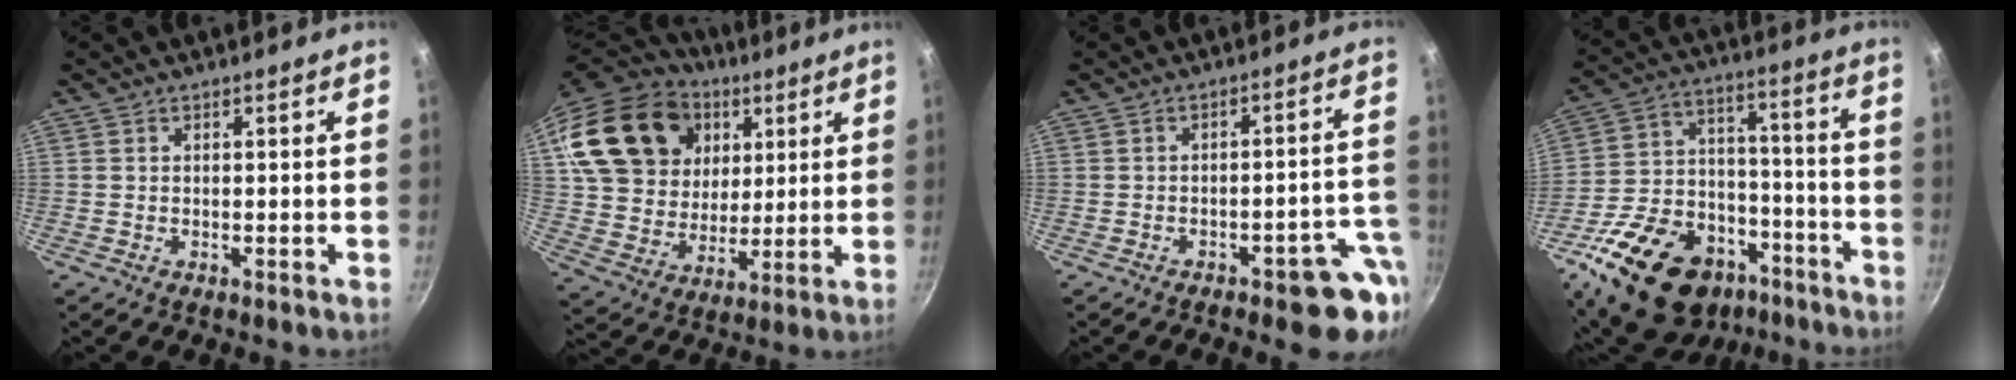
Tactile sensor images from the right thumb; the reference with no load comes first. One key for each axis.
{"total": 25.9, "fx": 10.3, "fy": 19.2, "fz": 13.9, "tx": -0.251, "ty": 0.001, "tz": 0.196}
{"total": 9.3, "fx": -4.4, "fy": 3.5, "fz": 7.3, "tx": -0.039, "ty": 0.046, "tz": -0.047}
{"total": 26.9, "fx": -15.4, "fy": 16.7, "fz": 14.5, "tx": -0.224, "ty": 0.079, "tz": -0.235}